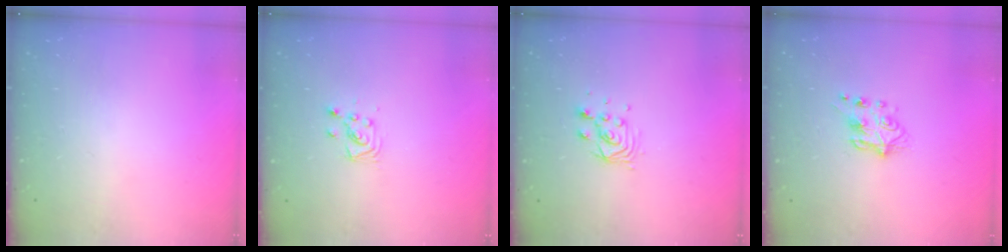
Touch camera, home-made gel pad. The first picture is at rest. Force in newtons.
{"total": 4.3, "press": 4.2, "slide": 0.5}
{"total": 5.8, "press": 5.8, "slide": 0.5}
{"total": 6.5, "press": 6.5, "slide": 0.6}